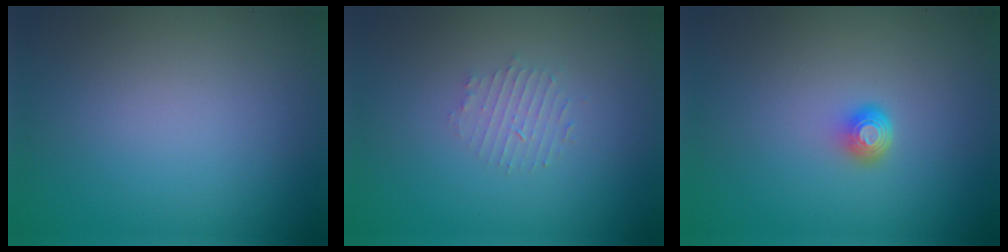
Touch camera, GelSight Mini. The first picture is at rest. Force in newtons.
{"total": 1.6, "press": 1.5, "slide": 0.3}
{"total": 1.7, "press": 1.2, "slide": 1.2}